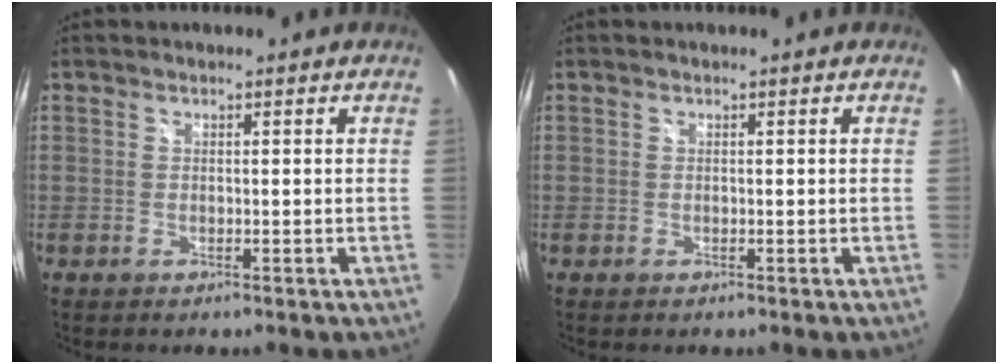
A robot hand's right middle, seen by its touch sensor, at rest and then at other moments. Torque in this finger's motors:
{"motor_torque": [0.00, 0.00, 0.00, 0.00]}